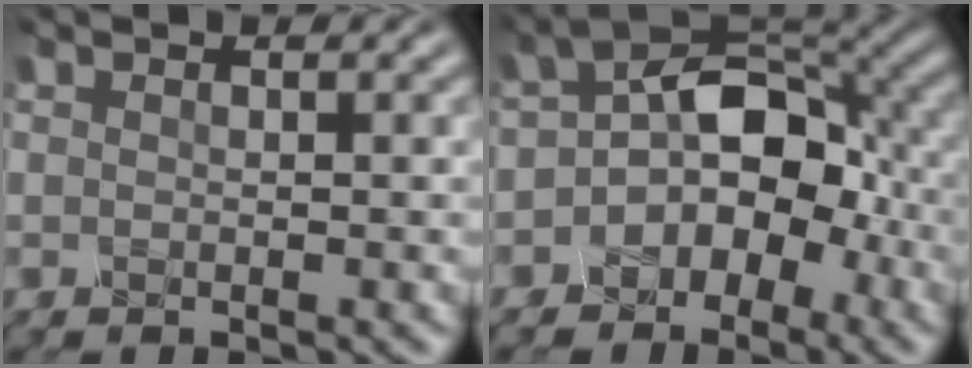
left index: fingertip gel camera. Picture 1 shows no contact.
{"total": 6.6, "force": [-2.9, 4.7, 3.7], "torque": [-0.033, 0.020, -0.062]}